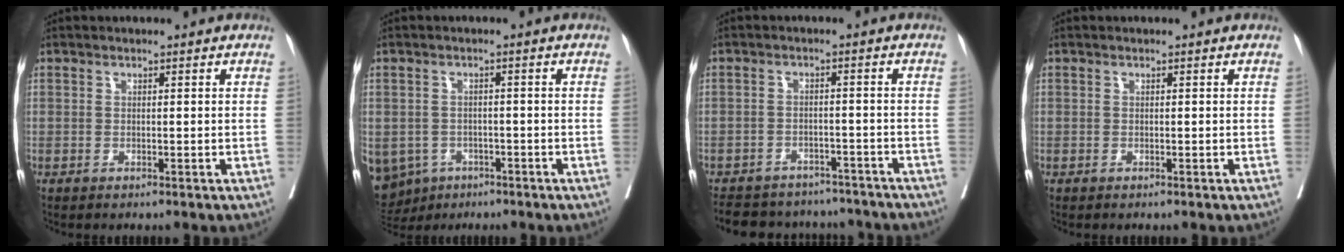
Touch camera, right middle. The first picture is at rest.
{"total": 11.5, "force": [-6.0, 9.2, 3.3], "torque": [-0.104, -0.003, -0.076]}
{"total": 16.1, "force": [-14.3, 6.0, 4.4], "torque": [-0.102, 0.007, -0.177]}
{"total": 0.0}